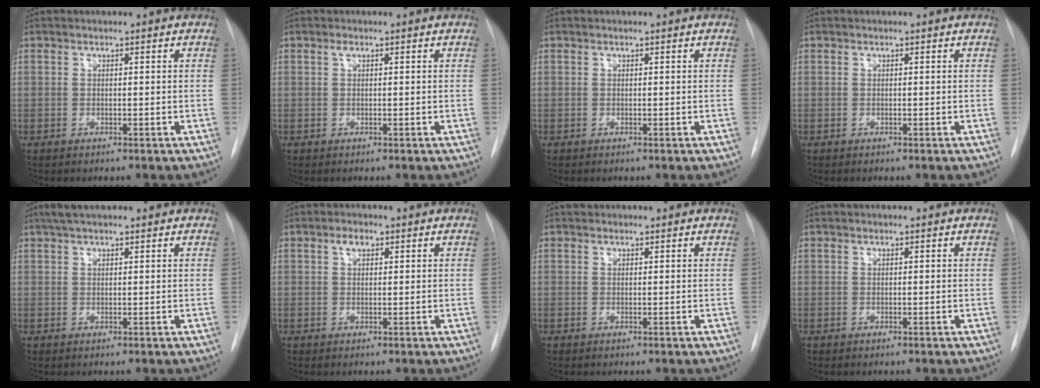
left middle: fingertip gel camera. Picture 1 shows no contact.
{"total": 0.6, "force": [0.3, 0.2, 0.4], "torque": [-0.008, 0.005, 0.004]}
{"total": 0.0}
{"total": 0.0}
{"total": 4.1, "force": [3.2, 1.0, 2.4], "torque": [-0.044, 0.023, 0.055]}
{"total": 1.6, "force": [0.8, 0.9, 1.1], "torque": [-0.021, 0.008, 0.014]}
{"total": 0.8, "force": [0.7, 0.4, 0.1], "torque": [-0.006, 0.011, 0.011]}
{"total": 0.0}